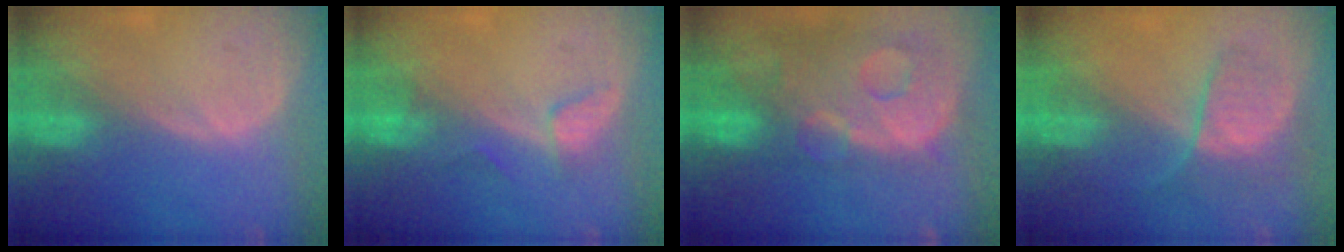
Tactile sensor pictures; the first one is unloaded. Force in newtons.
{"total": 2.8, "press": 2.7, "slide": 0.4}
{"total": 13.7, "press": 11.1, "slide": 8.0}
{"total": 6.5, "press": 6.0, "slide": 2.3}